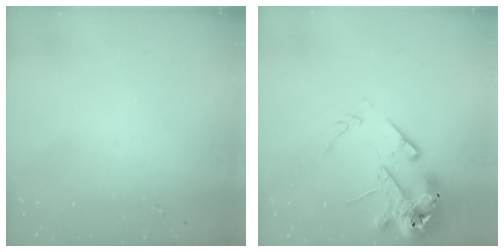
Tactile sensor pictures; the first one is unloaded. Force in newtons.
{"total": 16.3, "press": 16.0, "slide": 2.6}